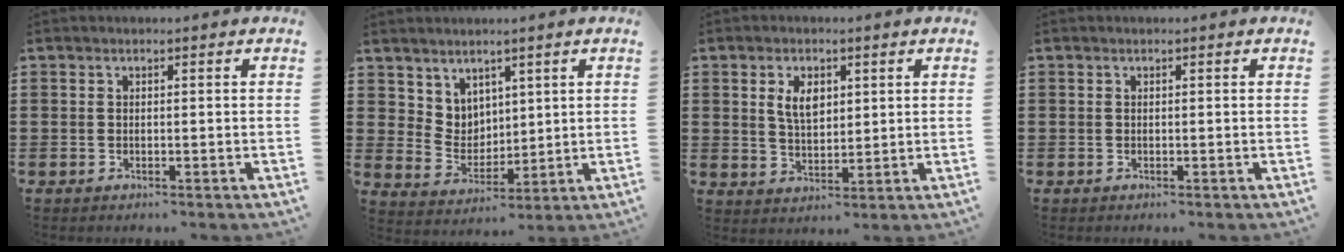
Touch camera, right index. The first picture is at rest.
{"total": 5.3, "force": [3.8, 3.6, 0.1], "torque": [-0.026, -0.006, 0.073]}
{"total": 4.9, "force": [1.8, 2.8, 3.6], "torque": [-0.072, 0.007, 0.029]}
{"total": 0.0}